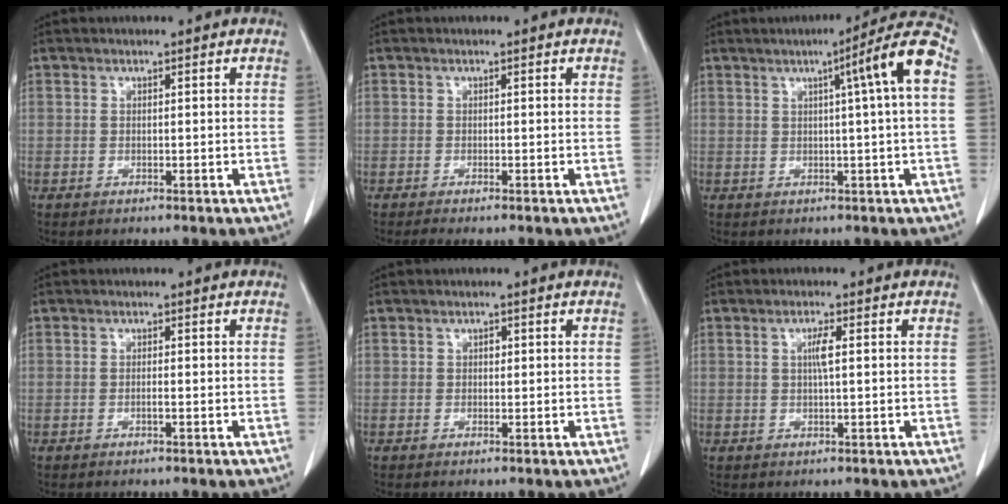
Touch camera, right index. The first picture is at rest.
{"total": 1.3, "force": [-1.0, -0.2, 0.8], "torque": [-0.013, -0.004, -0.017]}
{"total": 8.8, "force": [1.8, -1.4, 8.5], "torque": [-0.118, 0.014, 0.021]}
{"total": 0.7, "force": [-0.2, 0.0, 0.7], "torque": [-0.014, 0.002, -0.002]}
{"total": 0.6, "force": [0.1, 0.3, 0.5], "torque": [-0.007, 0.001, 0.000]}
{"total": 2.3, "force": [0.4, -0.1, 2.2], "torque": [-0.044, 0.000, 0.007]}